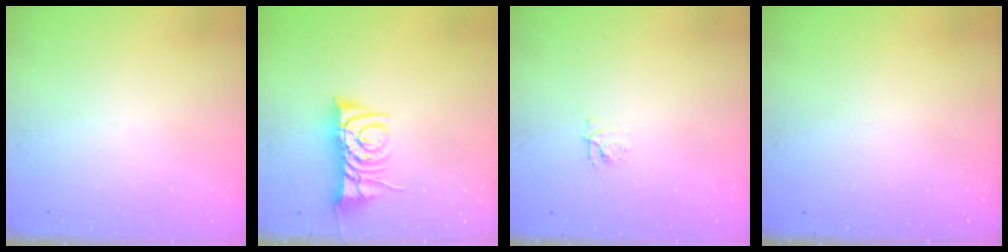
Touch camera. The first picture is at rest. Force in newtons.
{"total": 10.4, "press": 10.4, "slide": 0.8}
{"total": 4.4, "press": 4.3, "slide": 0.5}
{"total": 0.0}